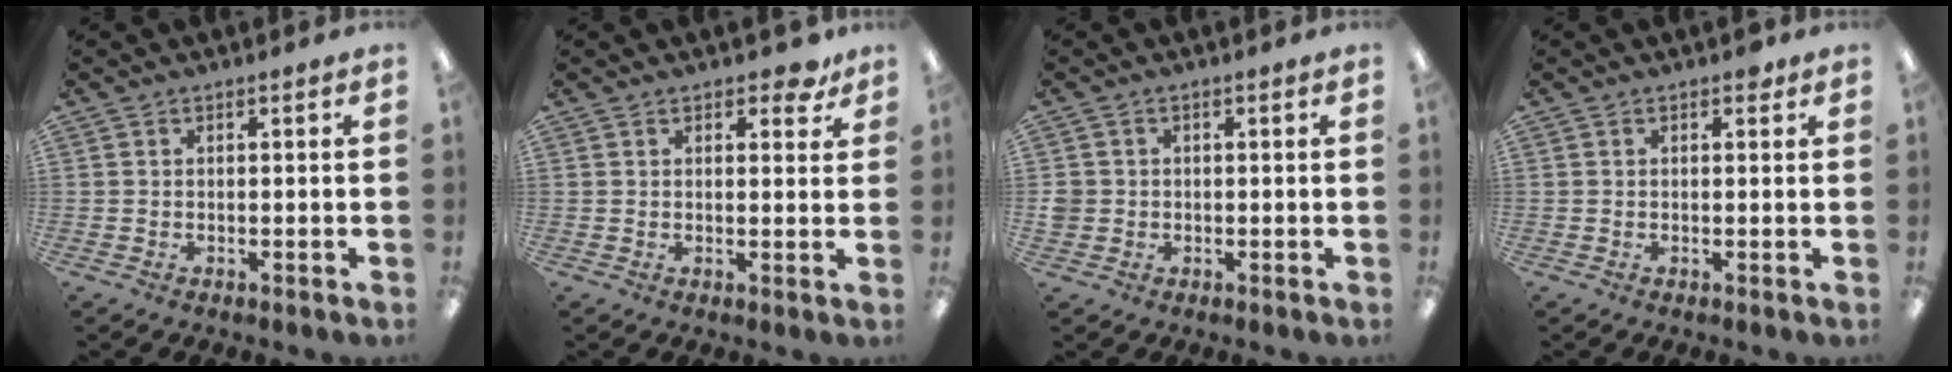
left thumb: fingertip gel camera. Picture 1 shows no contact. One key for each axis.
{"total": 4.1, "fx": 2.6, "fy": 2.1, "fz": 2.3, "tx": -0.019, "ty": -0.006, "tz": 0.040}
{"total": 2.4, "fx": -0.2, "fy": 2.4, "fz": 0.5, "tx": -0.010, "ty": 0.005, "tz": -0.006}
{"total": 1.5, "fx": 0.9, "fy": 0.8, "fz": 0.9, "tx": -0.003, "ty": -0.003, "tz": 0.012}